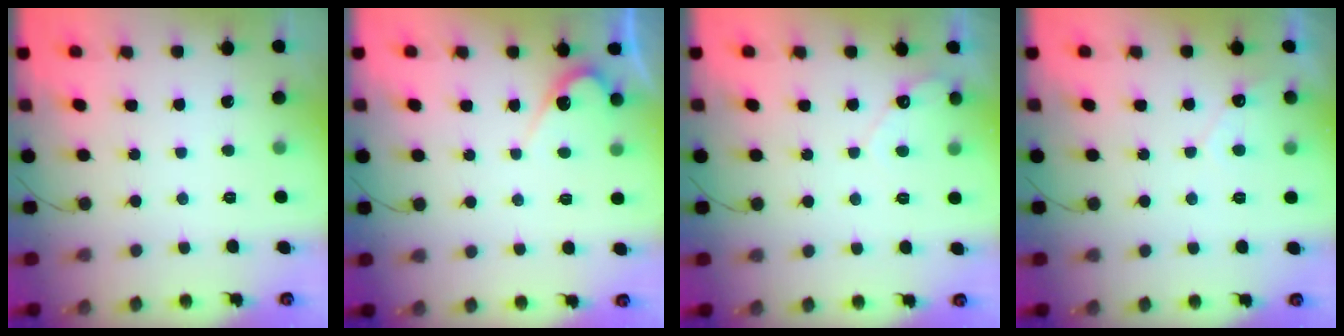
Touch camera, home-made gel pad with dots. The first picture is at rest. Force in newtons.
{"total": 4.8, "press": 4.7, "slide": 0.3}
{"total": 3.5, "press": 3.5, "slide": 0.2}
{"total": 2.7, "press": 2.7, "slide": 0.1}